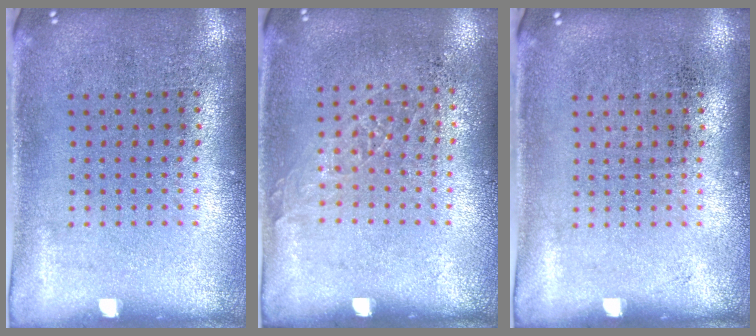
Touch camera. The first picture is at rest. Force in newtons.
{"total": 0.8, "press": 0.8, "slide": 0.3}
{"total": 0.0}